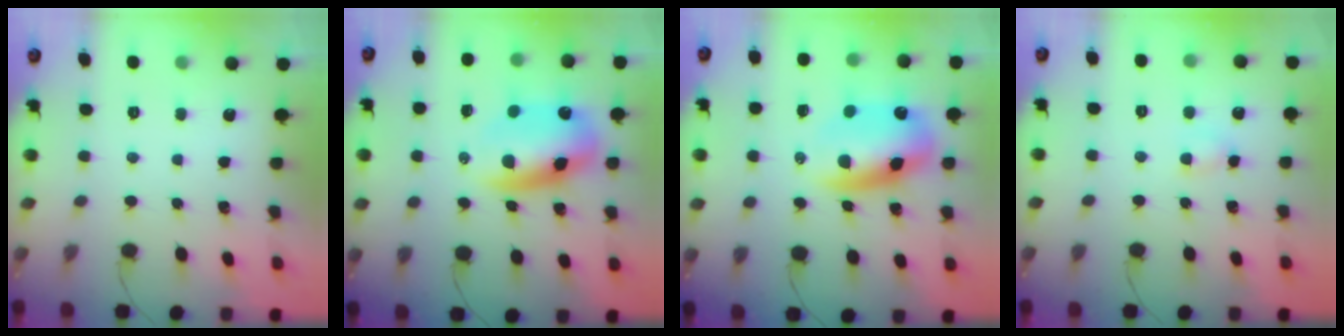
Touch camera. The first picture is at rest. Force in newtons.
{"total": 12.4, "press": 11.9, "slide": 3.5}
{"total": 12.4, "press": 11.9, "slide": 3.5}
{"total": 3.3, "press": 3.2, "slide": 1.0}